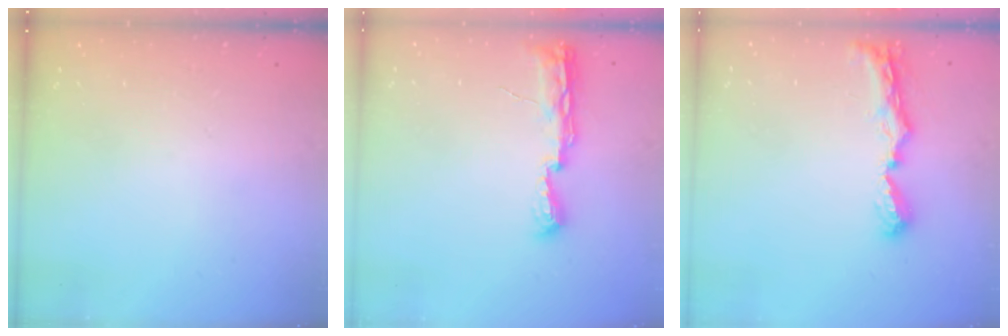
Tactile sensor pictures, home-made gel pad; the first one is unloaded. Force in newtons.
{"total": 8.1, "press": 8.0, "slide": 0.9}
{"total": 8.6, "press": 8.5, "slide": 0.8}